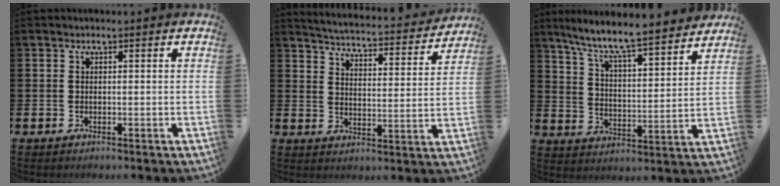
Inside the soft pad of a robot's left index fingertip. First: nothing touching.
{"total": 4.4, "force": [4.3, 0.3, 0.9], "torque": [-0.041, -0.038, 0.069]}
{"total": 8.4, "force": [7.8, 0.3, 3.1], "torque": [-0.098, -0.062, 0.131]}